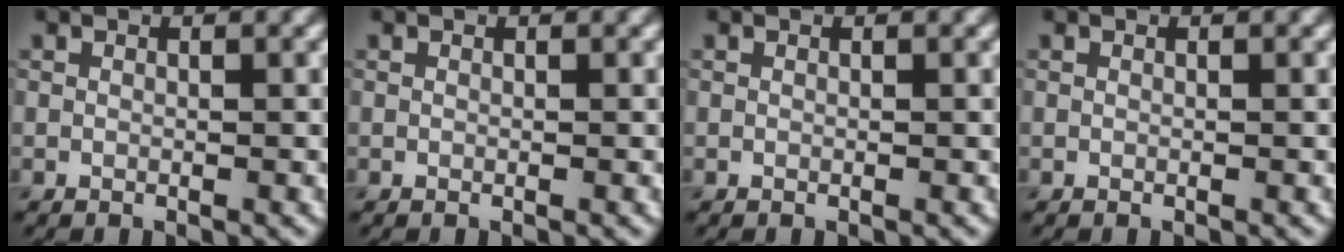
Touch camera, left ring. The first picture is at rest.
{"total": 0.0}
{"total": 0.0}
{"total": 0.0}